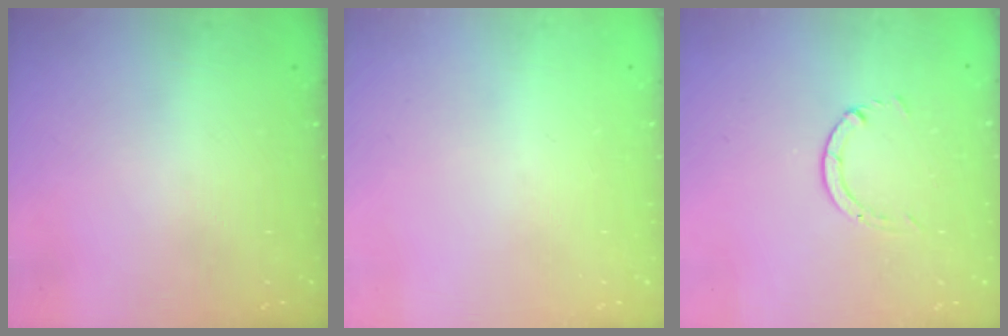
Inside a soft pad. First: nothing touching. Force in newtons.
{"total": 0.0}
{"total": 1.3, "press": 1.2, "slide": 0.3}